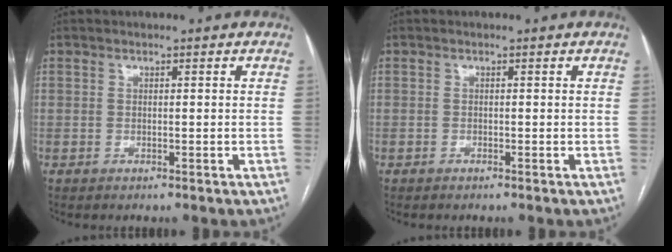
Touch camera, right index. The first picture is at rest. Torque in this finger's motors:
{"motor_torque": [-0.02, -0.02, -0.01, -0.03]}